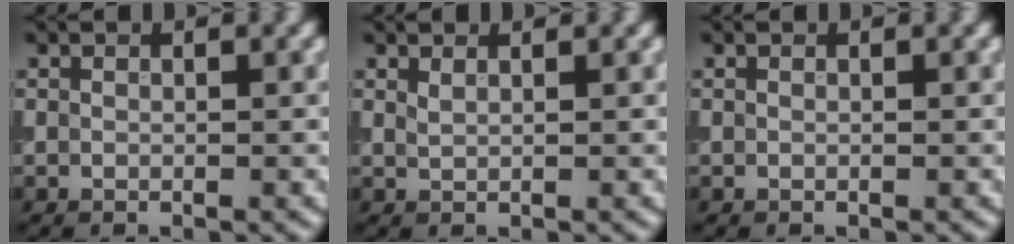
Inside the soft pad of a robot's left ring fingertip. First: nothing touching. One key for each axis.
{"total": 1.2, "fx": 1.0, "fy": 0.3, "fz": 0.6, "tx": -0.017, "ty": -0.002, "tz": 0.013}
{"total": 0.0}